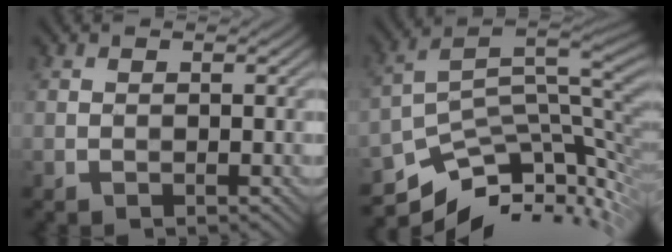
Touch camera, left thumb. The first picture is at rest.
{"total": 11.4, "force": [-4.7, 5.1, 9.0], "torque": [-0.165, -0.012, -0.071]}